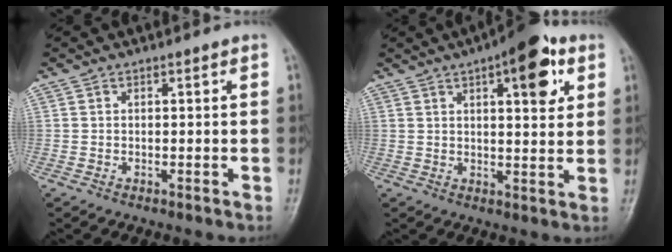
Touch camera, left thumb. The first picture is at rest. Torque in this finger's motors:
{"motor_torque": [1.74, 1.58, 1.08, -1.23, 0.13]}